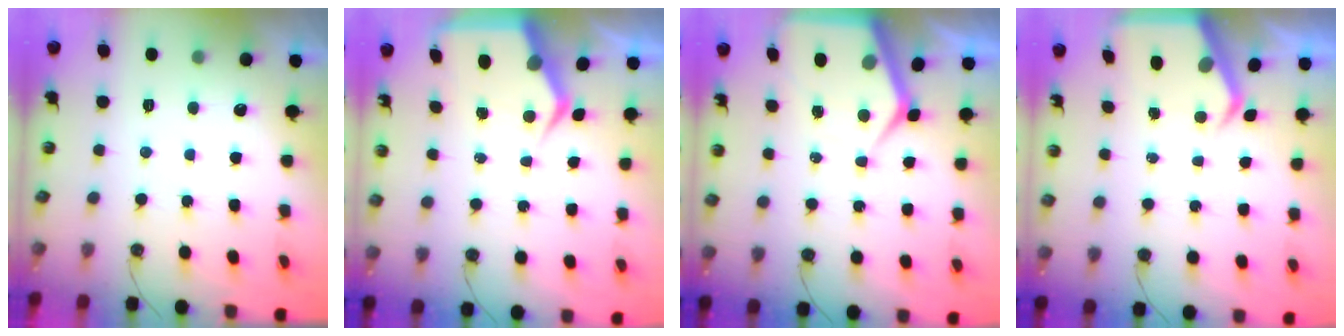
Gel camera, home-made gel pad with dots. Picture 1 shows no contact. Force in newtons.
{"total": 7.6, "press": 7.5, "slide": 1.2}
{"total": 8.5, "press": 8.5, "slide": 0.7}
{"total": 5.4, "press": 5.4, "slide": 0.4}